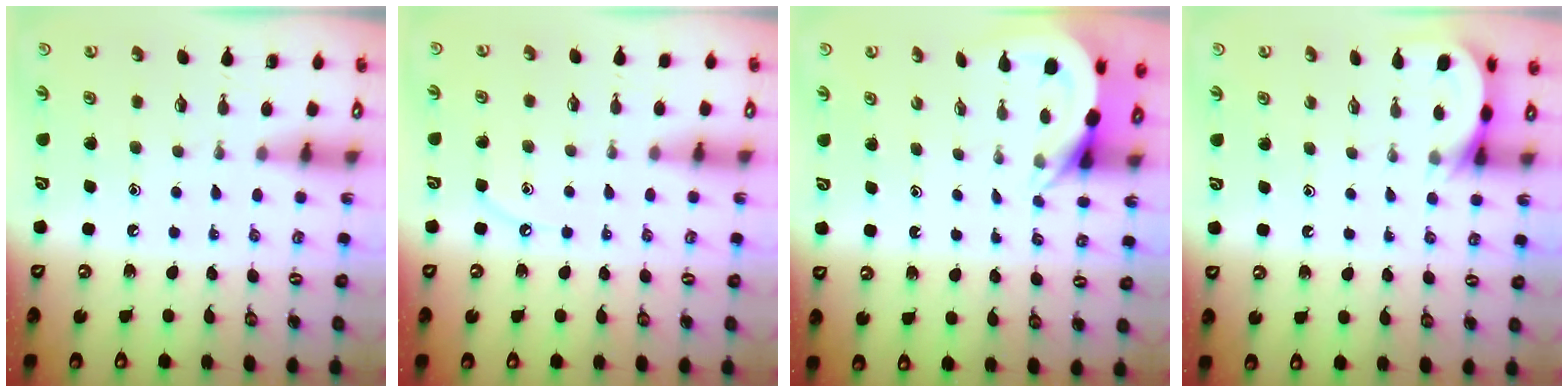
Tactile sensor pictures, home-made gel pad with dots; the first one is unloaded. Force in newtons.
{"total": 3.9, "press": 3.9, "slide": 0.4}
{"total": 5.4, "press": 5.4, "slide": 0.4}
{"total": 4.1, "press": 4.0, "slide": 0.4}